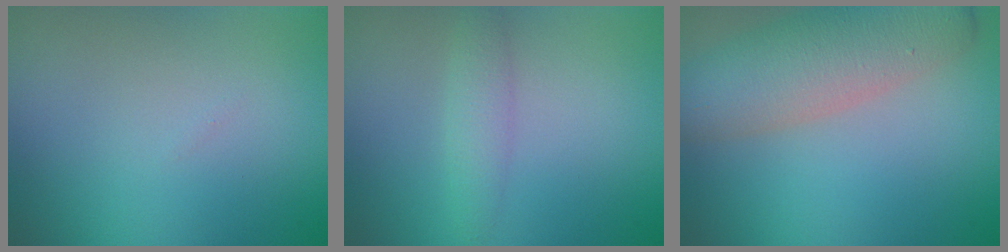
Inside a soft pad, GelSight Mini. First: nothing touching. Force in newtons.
{"total": 1.8, "press": 1.8, "slide": 0.0}
{"total": 7.5, "press": 7.5, "slide": 0.4}